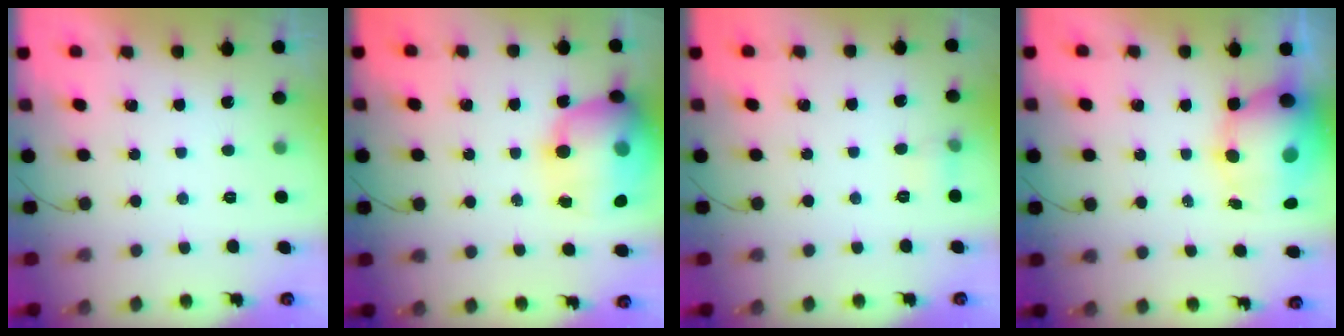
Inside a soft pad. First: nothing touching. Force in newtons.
{"total": 20.9, "press": 20.5, "slide": 4.5}
{"total": 4.7, "press": 4.3, "slide": 1.8}
{"total": 10.4, "press": 10.0, "slide": 2.6}